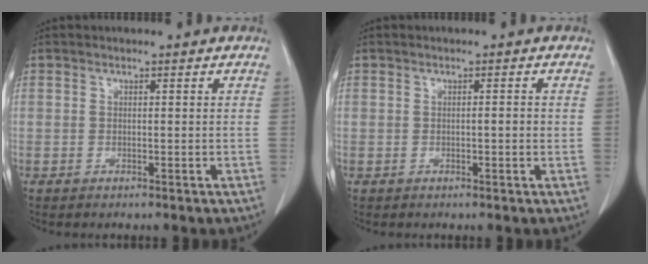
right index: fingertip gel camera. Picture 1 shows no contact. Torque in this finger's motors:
{"motor_torque": [0.27, -0.22, 0.08, 0.04]}